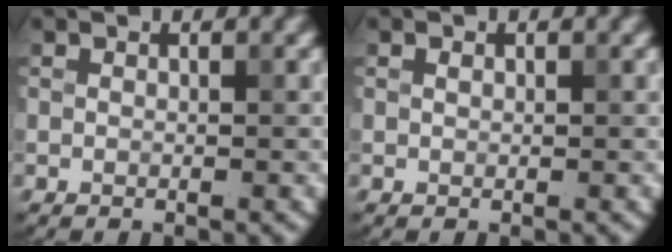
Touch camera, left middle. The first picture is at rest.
{"total": 0.5, "force": [0.3, 0.3, 0.3], "torque": [-0.004, 0.004, 0.001]}